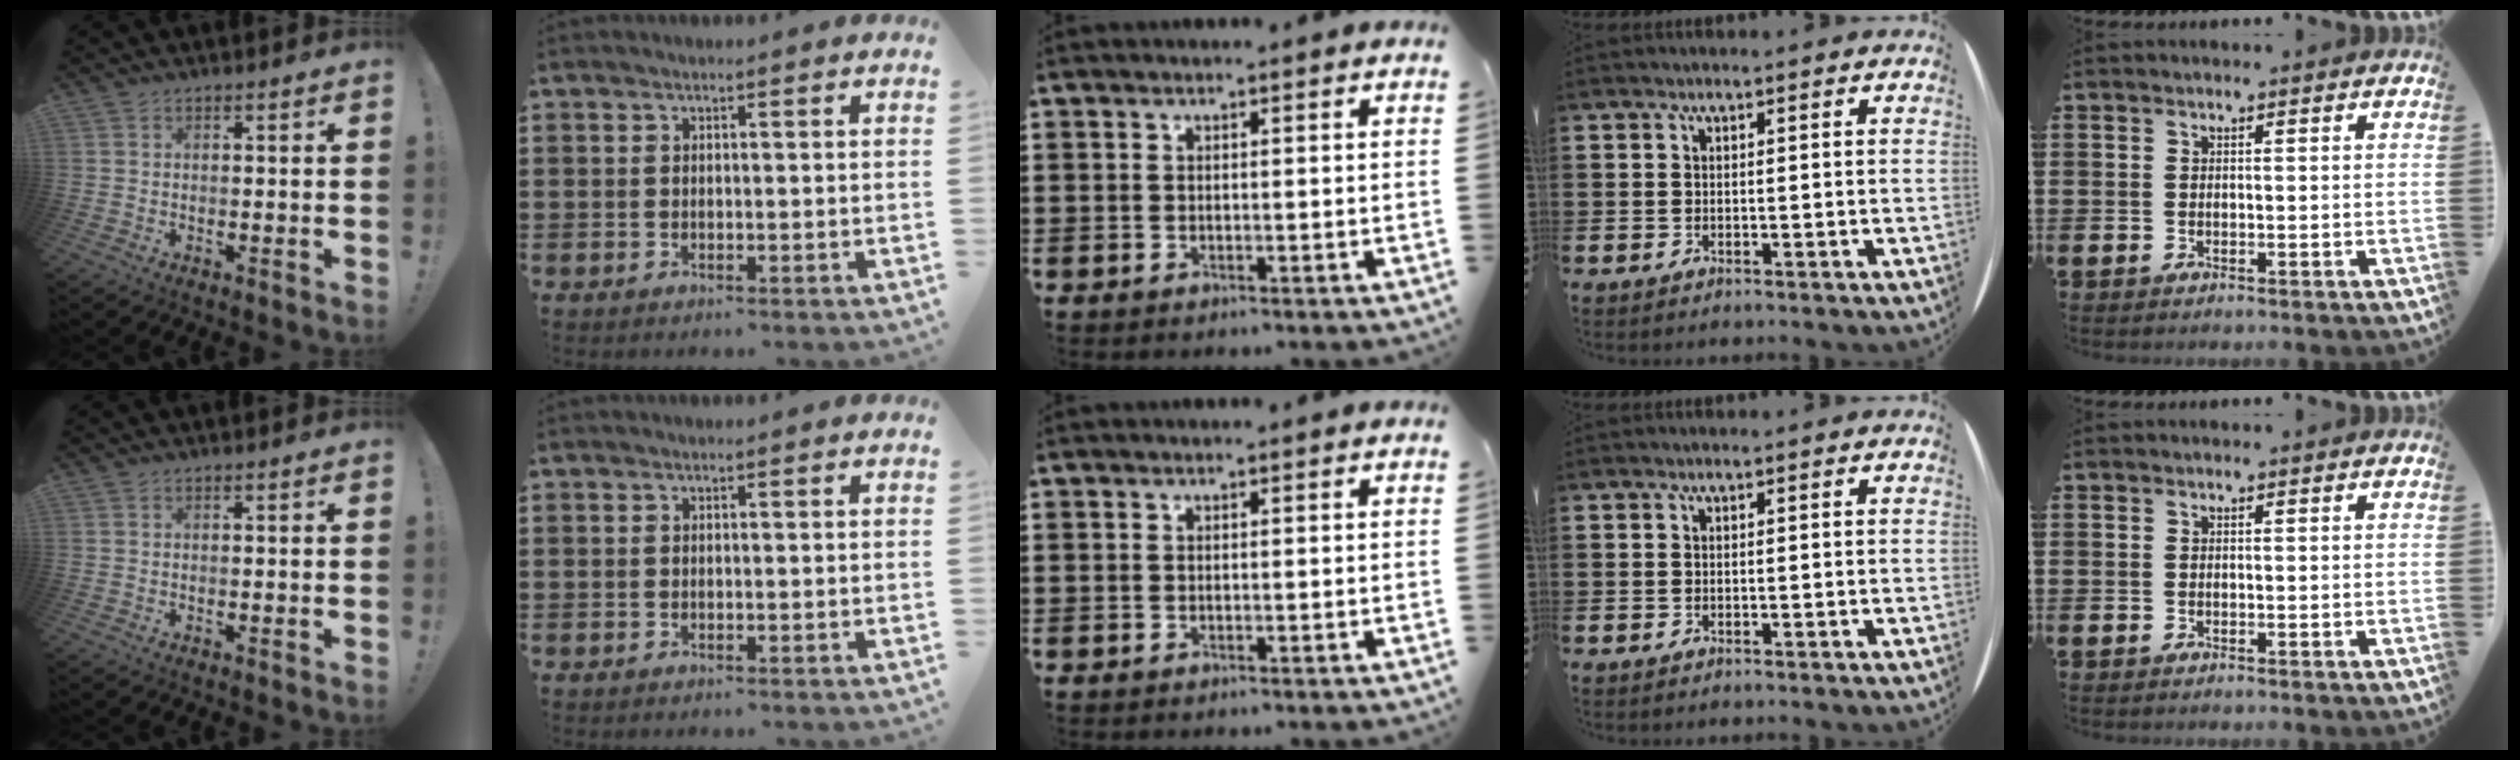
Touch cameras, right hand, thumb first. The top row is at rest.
{}